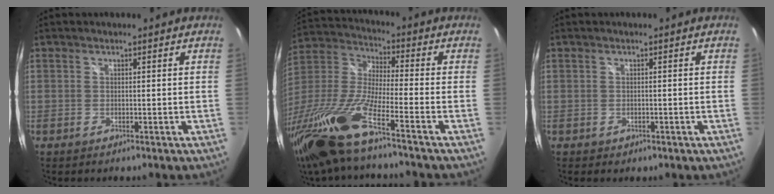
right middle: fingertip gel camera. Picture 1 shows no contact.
{"total": 18.9, "force": [-12.8, 1.4, 13.8], "torque": [-0.293, -0.037, -0.258]}
{"total": 1.1, "force": [-0.4, 0.9, 0.5], "torque": [-0.007, -0.001, -0.003]}